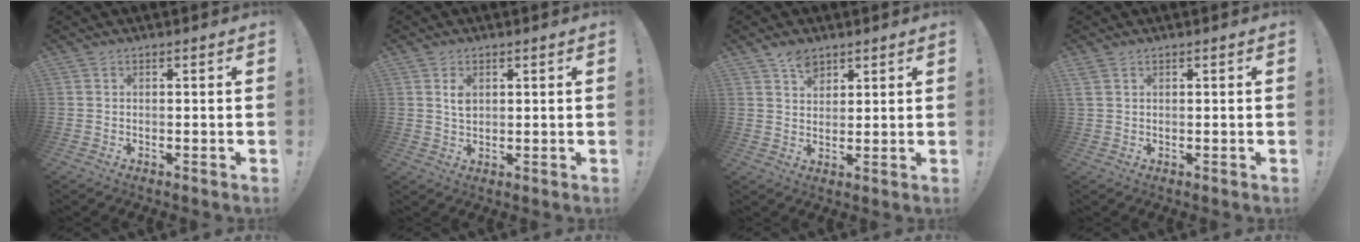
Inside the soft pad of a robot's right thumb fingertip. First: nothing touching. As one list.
[{"total": 3.2, "force": [1.1, 2.1, 2.2], "torque": [-0.023, -0.007, 0.016]}, {"total": 5.7, "force": [4.1, 3.4, 2.0], "torque": [-0.019, -0.016, 0.073]}, {"total": 1.9, "force": [1.2, 0.9, 1.1], "torque": [-0.023, 0.002, 0.024]}]